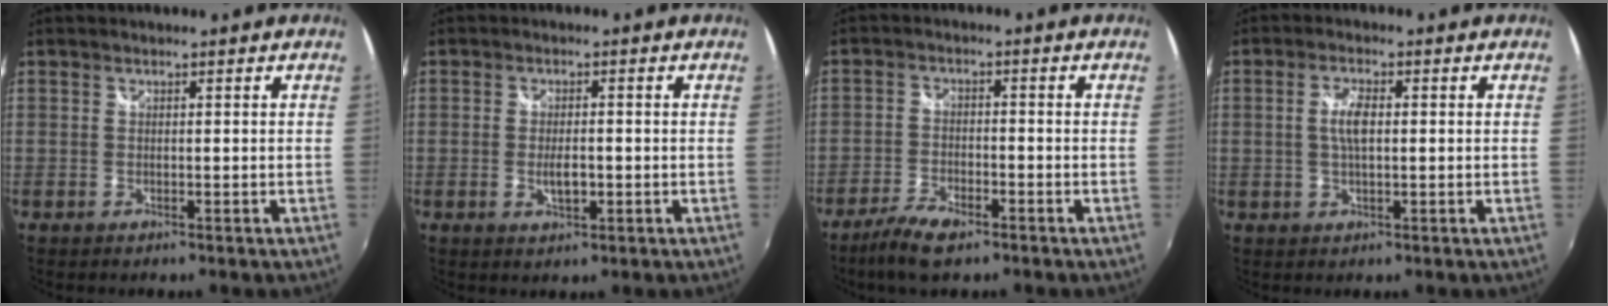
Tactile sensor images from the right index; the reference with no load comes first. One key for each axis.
{"total": 3.3, "fx": -0.7, "fy": 1.5, "fz": 2.9, "tx": -0.052, "ty": -0.004, "tz": -0.012}
{"total": 7.2, "fx": -5.2, "fy": 2.4, "fz": 4.4, "tx": -0.112, "ty": -0.013, "tz": -0.101}
{"total": 4.1, "fx": 0.3, "fy": 1.5, "fz": 3.8, "tx": -0.075, "ty": 0.003, "tz": 0.005}